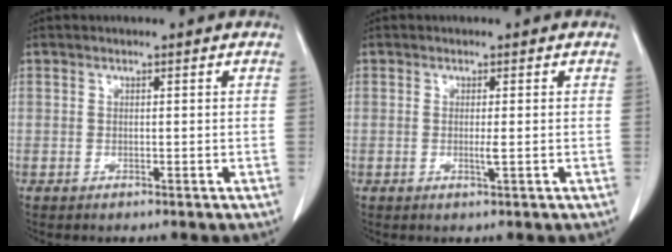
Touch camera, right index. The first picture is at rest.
{"total": 1.3, "force": [-0.2, -0.2, 1.3], "torque": [-0.025, -0.004, -0.003]}